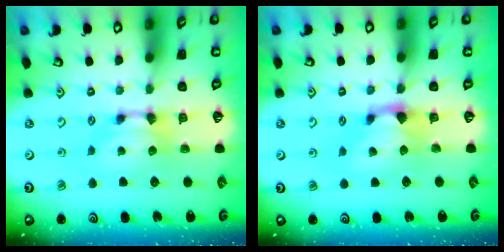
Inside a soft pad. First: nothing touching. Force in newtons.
{"total": 1.3, "press": 0.4, "slide": 1.2}